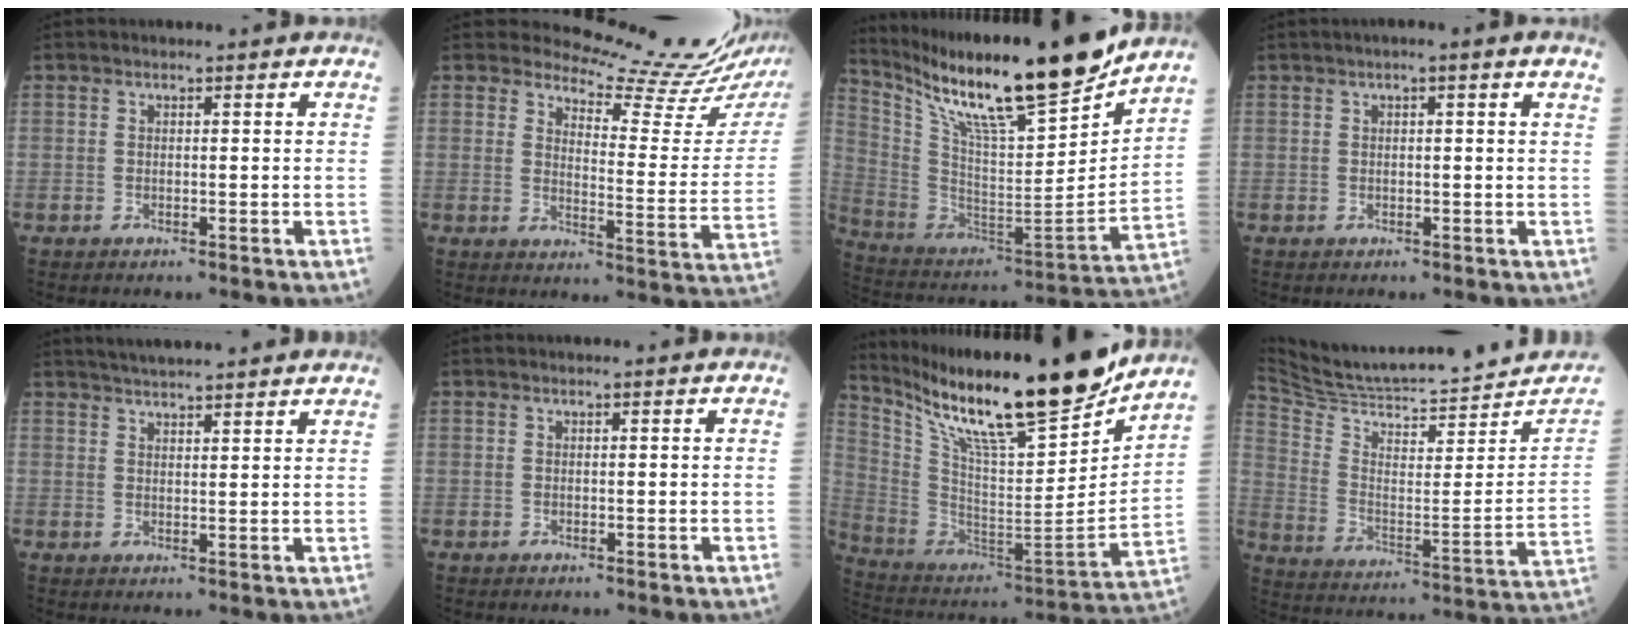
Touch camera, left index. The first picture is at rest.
{"total": 15.2, "force": [15.0, 0.0, 2.4], "torque": [-0.032, -0.106, 0.173]}
{"total": 25.5, "force": [20.8, 2.3, 14.6], "torque": [-0.271, -0.029, 0.351]}
{"total": 3.2, "force": [2.1, 0.1, 2.5], "torque": [-0.044, 0.014, 0.029]}
{"total": 10.6, "force": [9.5, 1.3, 4.6], "torque": [-0.071, 0.029, 0.135]}
{"total": 0.0}
{"total": 27.3, "force": [22.0, 3.4, 15.8], "torque": [-0.291, -0.029, 0.363]}
{"total": 22.8, "force": [21.8, 2.0, 6.4], "torque": [-0.115, -0.056, 0.325]}